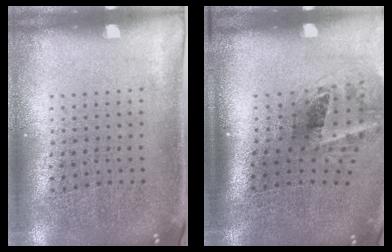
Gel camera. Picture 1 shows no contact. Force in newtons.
{"total": 2.1, "press": 1.3, "slide": 1.6}